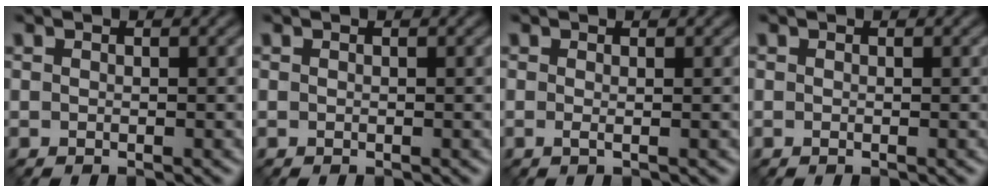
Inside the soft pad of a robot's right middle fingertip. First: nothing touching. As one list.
[{"total": 0.0}, {"total": 0.6, "force": [0.0, 0.1, 0.5], "torque": [-0.009, -0.001, -0.003]}, {"total": 0.0}]